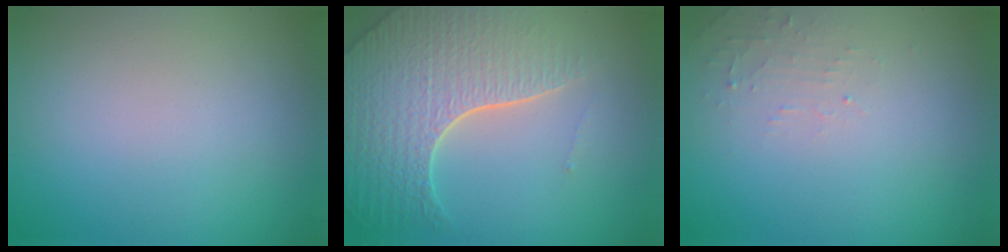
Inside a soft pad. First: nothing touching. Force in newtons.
{"total": 8.2, "press": 5.8, "slide": 5.9}
{"total": 1.2, "press": 1.2, "slide": 0.3}